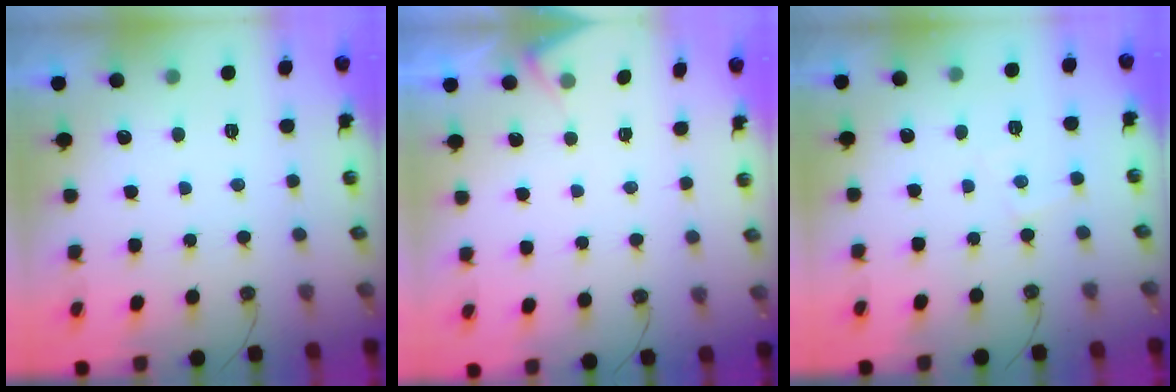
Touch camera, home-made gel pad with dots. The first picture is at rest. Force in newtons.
{"total": 4.1, "press": 4.1, "slide": 0.2}
{"total": 4.3, "press": 4.3, "slide": 0.5}